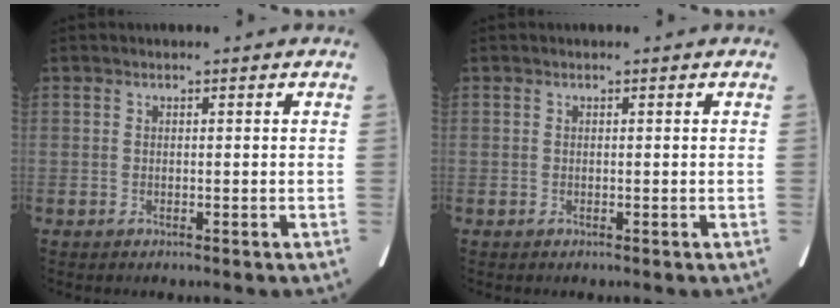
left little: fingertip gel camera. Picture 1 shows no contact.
{"total": 0.0}